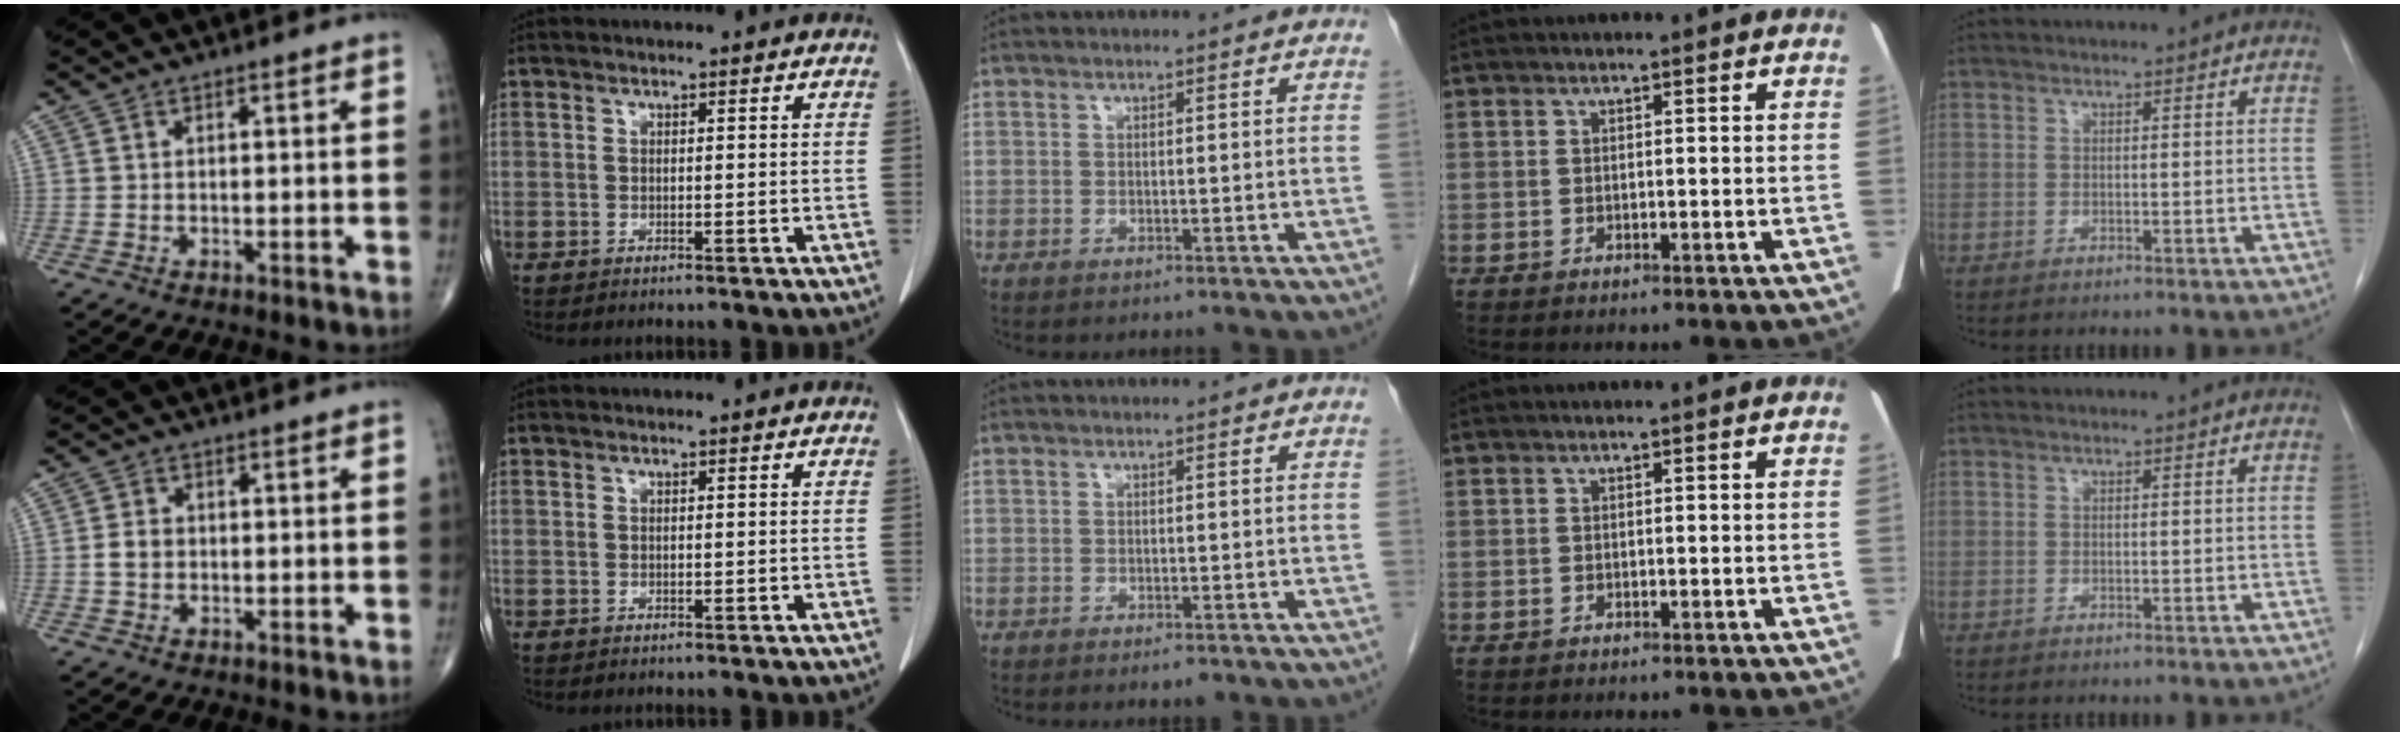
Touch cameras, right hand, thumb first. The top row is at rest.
{"thumb": {"total": 2.6, "force": [-0.2, 2.1, 1.6], "torque": [-0.027, 0.007, -0.006]}, "middle": {"total": 1.4, "force": [-0.9, 0.6, 0.9], "torque": [-0.012, -0.001, -0.007]}}